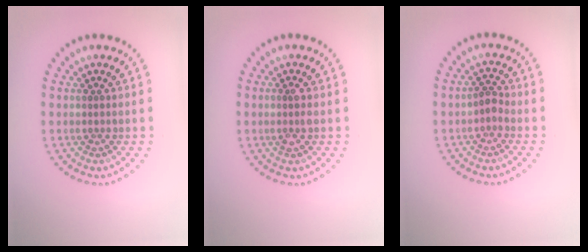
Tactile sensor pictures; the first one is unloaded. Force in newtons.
{"total": 1.1, "press": 1.0, "slide": 0.4}
{"total": 1.2, "press": 1.0, "slide": 0.6}